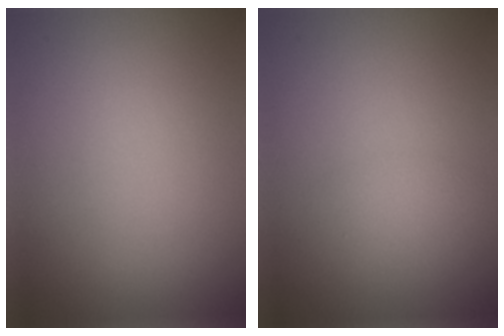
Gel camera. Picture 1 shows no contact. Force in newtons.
{"total": 1.4, "press": 1.4, "slide": 0.1}